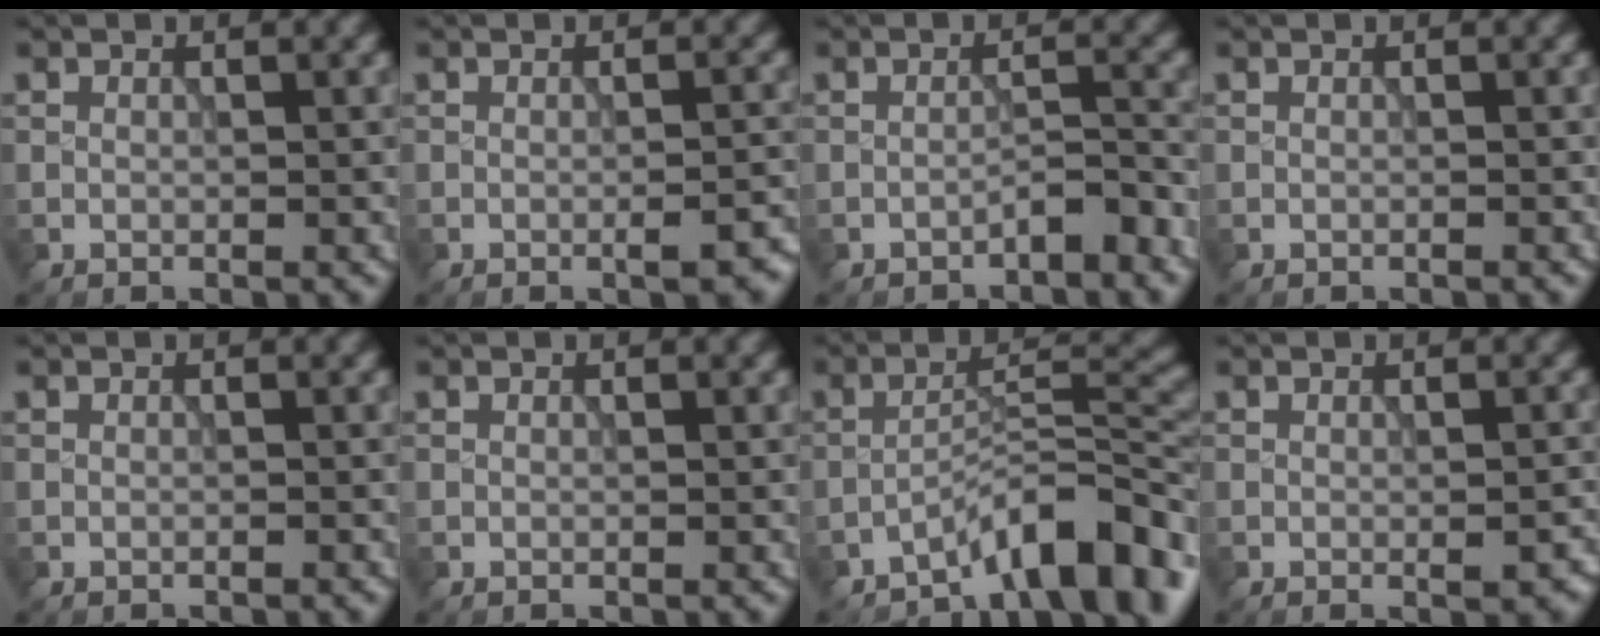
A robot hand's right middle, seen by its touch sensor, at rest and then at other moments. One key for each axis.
{"total": 2.8, "fx": -1.1, "fy": 0.8, "fz": 2.4, "tx": -0.033, "ty": -0.001, "tz": -0.015}
{"total": 2.0, "fx": -1.4, "fy": 0.4, "fz": 1.3, "tx": -0.018, "ty": 0.013, "tz": -0.026}
{"total": 0.0}
{"total": 0.0}
{"total": 0.0}
{"total": 7.4, "fx": -5.3, "fy": 1.8, "fz": 4.9, "tx": -0.068, "ty": 0.013, "tz": -0.091}
{"total": 2.0, "fx": -0.6, "fy": 0.8, "fz": 1.7, "tx": -0.026, "ty": -0.004, "tz": -0.003}